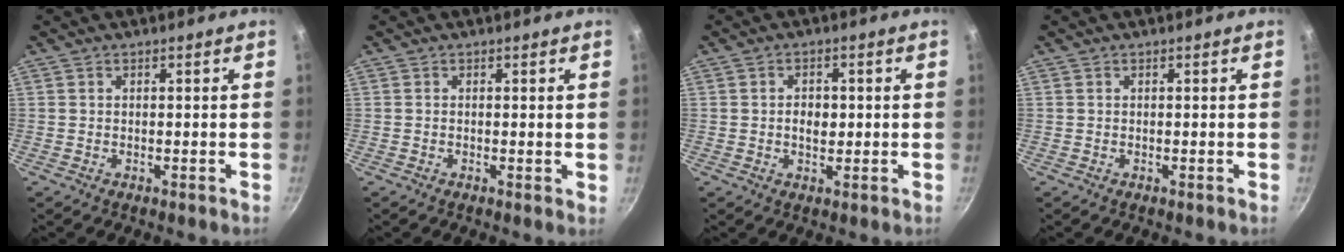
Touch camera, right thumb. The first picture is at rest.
{"total": 0.6, "force": [0.1, 0.2, 0.6], "torque": [-0.006, -0.002, -0.002]}
{"total": 3.7, "force": [0.1, 2.5, 2.8], "torque": [-0.030, -0.001, -0.002]}
{"total": 0.0}